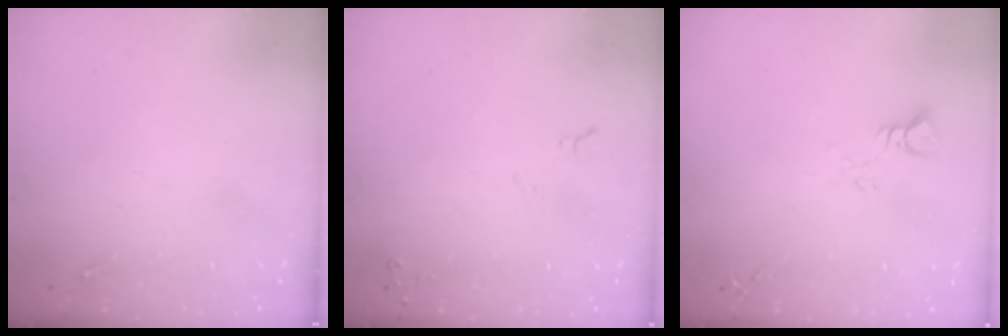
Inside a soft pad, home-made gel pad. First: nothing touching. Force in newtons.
{"total": 5.7, "press": 5.6, "slide": 0.7}
{"total": 2.8, "press": 2.8, "slide": 0.2}